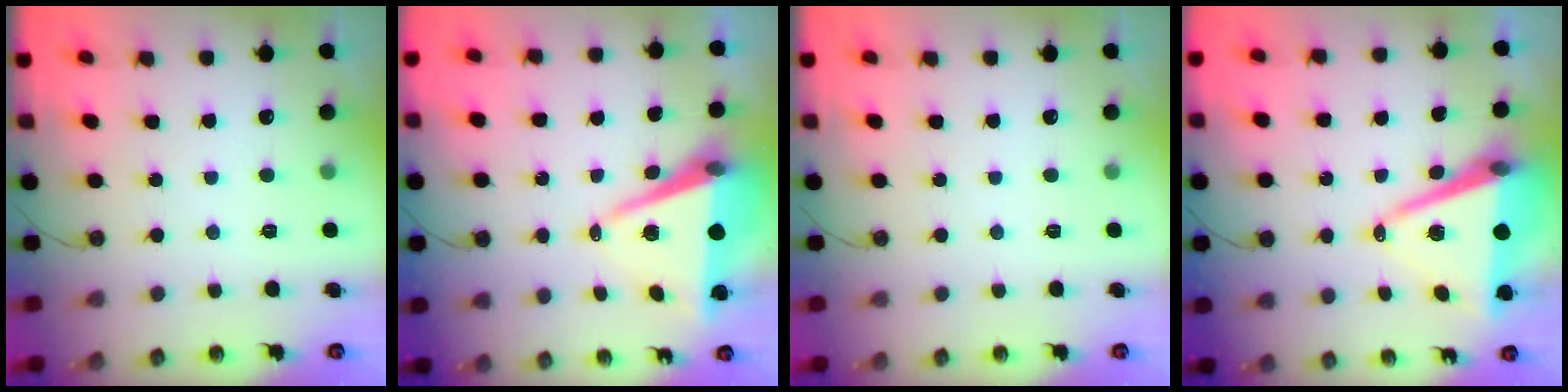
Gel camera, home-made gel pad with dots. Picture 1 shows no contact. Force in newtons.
{"total": 9.1, "press": 8.1, "slide": 4.1}
{"total": 0.0}
{"total": 12.4, "press": 11.7, "slide": 4.1}